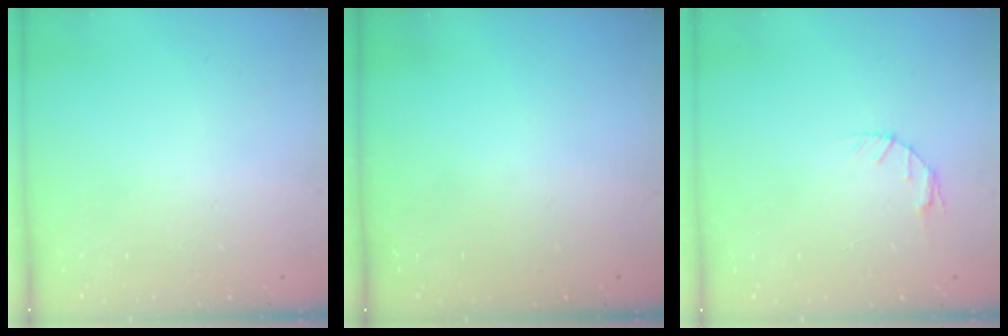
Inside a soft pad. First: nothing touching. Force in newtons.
{"total": 0.0}
{"total": 3.7, "press": 3.7, "slide": 0.5}